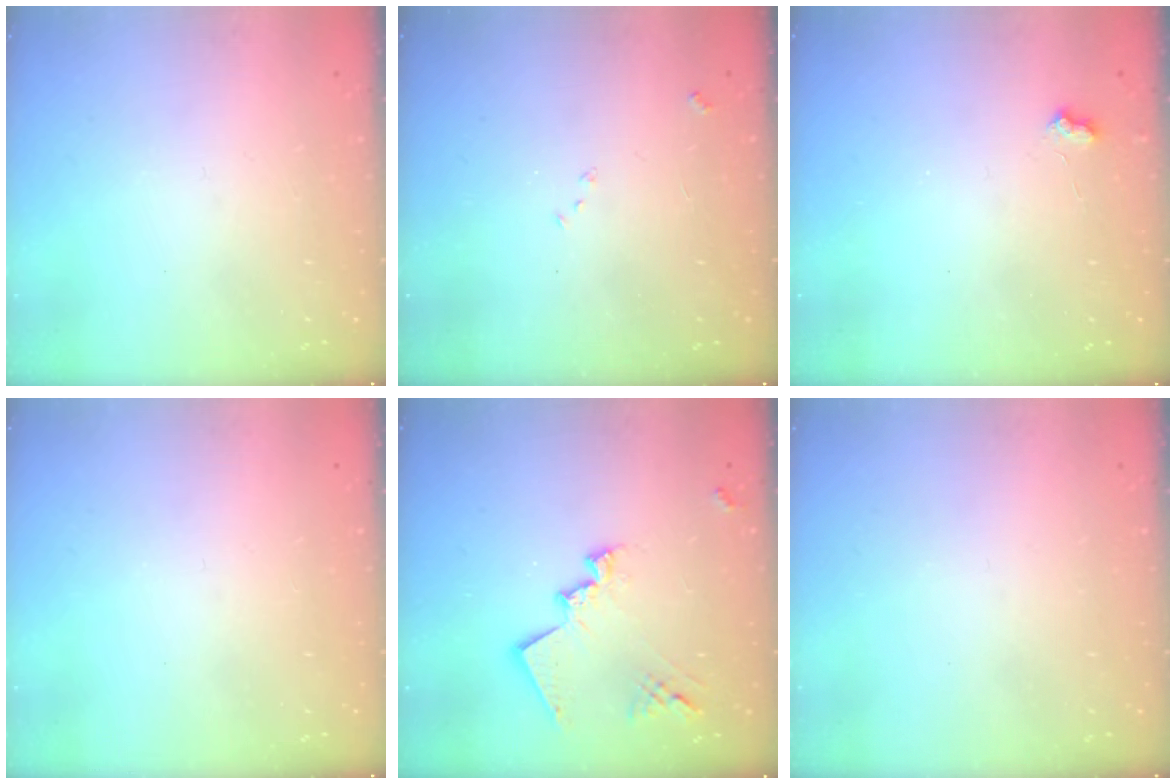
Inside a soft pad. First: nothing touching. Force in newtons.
{"total": 6.5, "press": 6.4, "slide": 0.8}
{"total": 2.4, "press": 2.4, "slide": 0.5}
{"total": 0.0}
{"total": 15.6, "press": 15.5, "slide": 1.2}
{"total": 0.0}